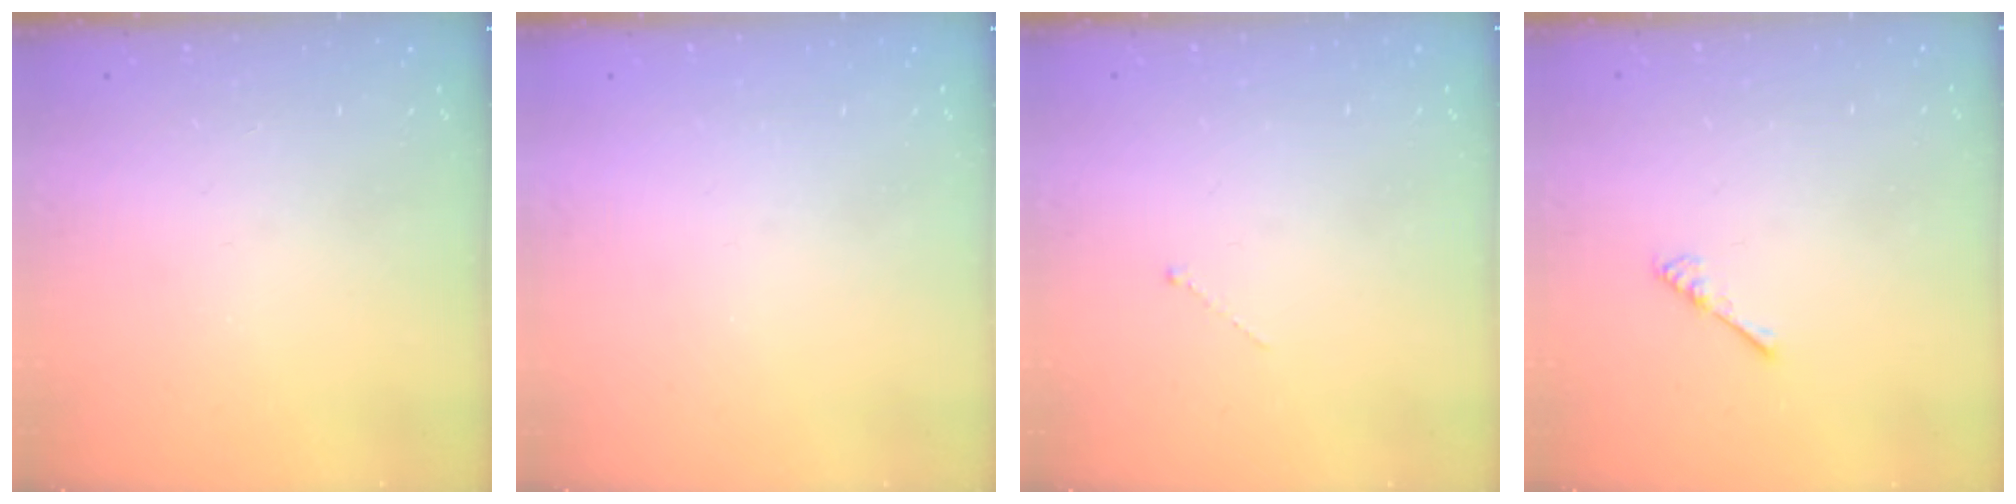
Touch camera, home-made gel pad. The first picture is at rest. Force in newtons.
{"total": 1.3, "press": 1.3, "slide": 0.2}
{"total": 0.0}
{"total": 1.8, "press": 1.7, "slide": 0.4}